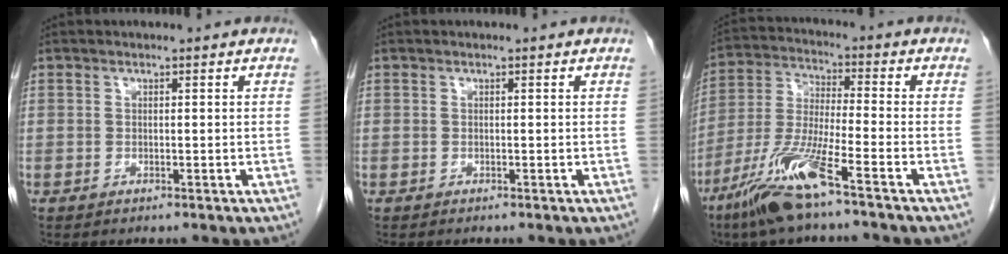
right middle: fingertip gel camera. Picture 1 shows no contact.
{"total": 0.0}
{"total": 11.5, "force": [-7.2, 0.0, 8.9], "torque": [-0.192, -0.028, -0.148]}